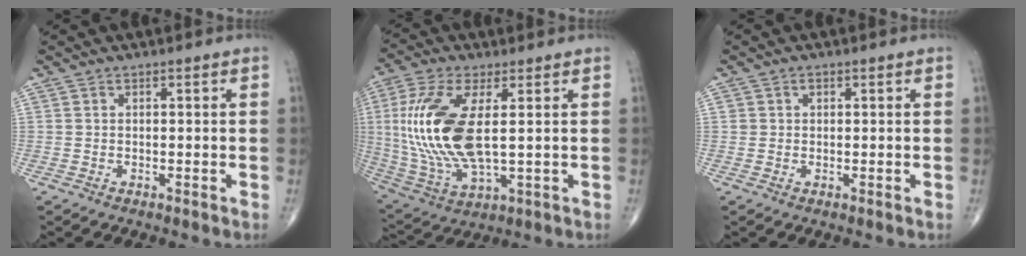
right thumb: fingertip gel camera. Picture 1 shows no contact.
{"total": 18.0, "force": [1.9, 7.4, 16.4], "torque": [-0.368, -0.014, 0.045]}
{"total": 0.8, "force": [0.3, 0.7, 0.3], "torque": [0.004, 0.001, 0.004]}